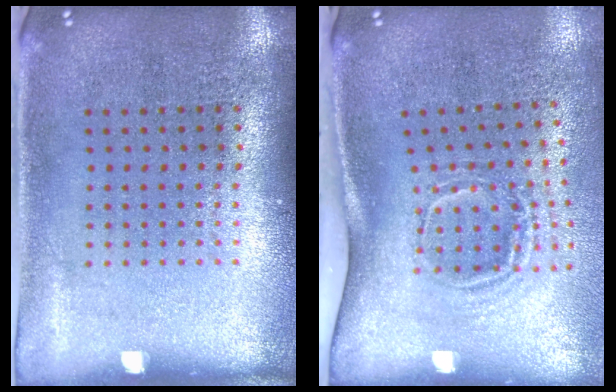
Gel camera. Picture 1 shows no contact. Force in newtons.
{"total": 1.9, "press": 1.2, "slide": 1.5}